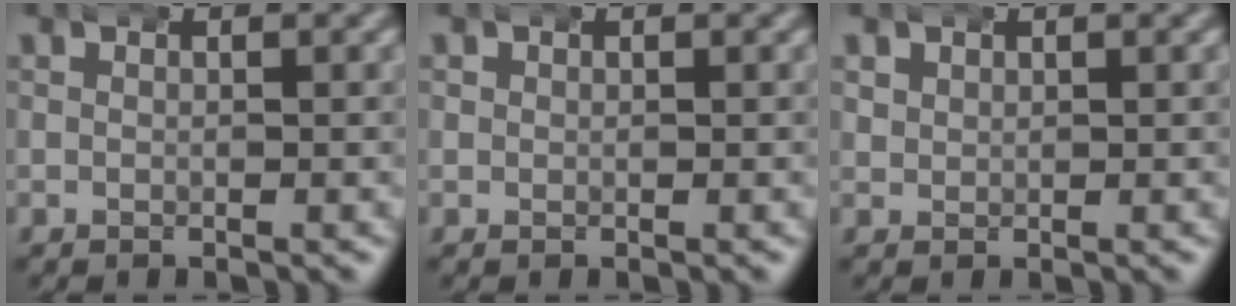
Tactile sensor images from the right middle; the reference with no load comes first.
{"total": 0.7, "force": [0.1, 0.6, 0.3], "torque": [-0.007, -0.001, 0.004]}
{"total": 1.3, "force": [0.6, 1.1, 0.4], "torque": [-0.011, -0.003, 0.015]}